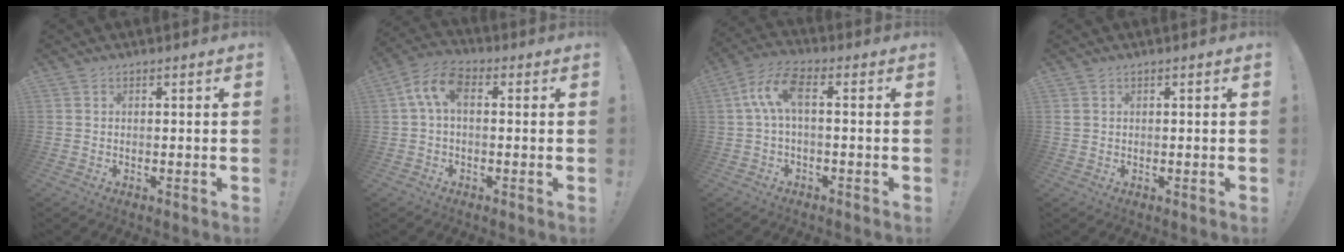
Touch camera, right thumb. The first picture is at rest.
{"total": 8.3, "force": [1.6, 4.6, 6.7], "torque": [-0.142, 0.001, 0.032]}
{"total": 8.6, "force": [0.8, 3.1, 8.0], "torque": [-0.162, 0.000, 0.012]}
{"total": 0.9, "force": [0.4, 0.8, 0.4], "torque": [-0.008, 0.003, 0.007]}